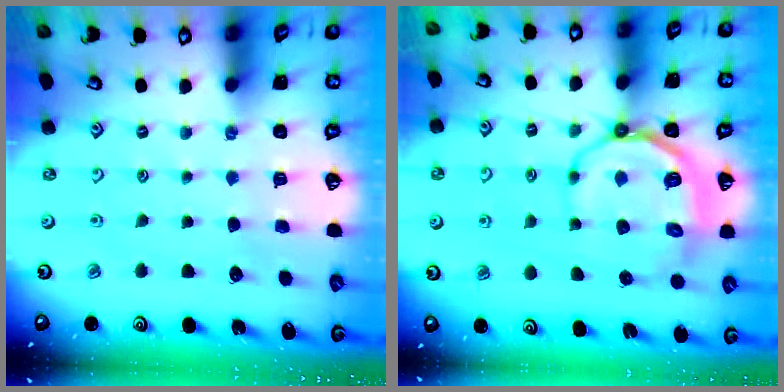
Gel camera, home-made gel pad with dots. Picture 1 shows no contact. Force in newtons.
{"total": 9.1, "press": 8.6, "slide": 3.0}